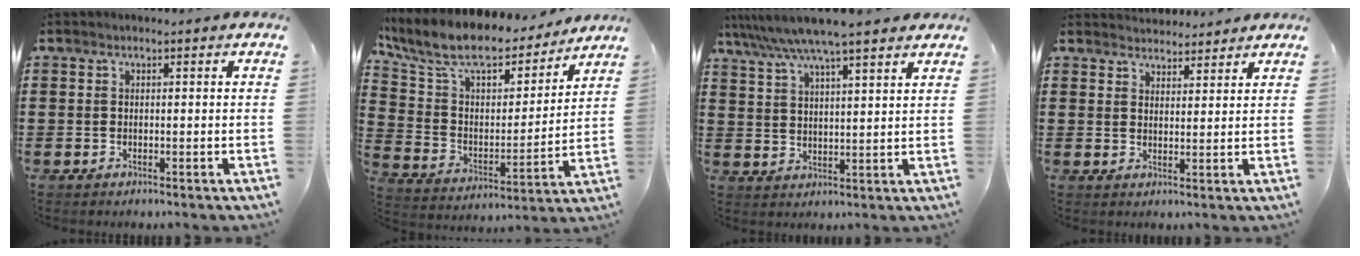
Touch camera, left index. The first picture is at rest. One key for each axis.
{"total": 10.2, "fx": 8.5, "fy": 3.2, "fz": 4.6, "tx": -0.129, "ty": -0.054, "tz": 0.147}
{"total": 7.1, "fx": 6.1, "fy": 0.1, "fz": 3.7, "tx": -0.090, "ty": -0.021, "tz": 0.106}
{"total": 3.0, "fx": 2.9, "fy": 0.5, "fz": -0.3, "tx": -0.004, "ty": -0.007, "tz": 0.057}